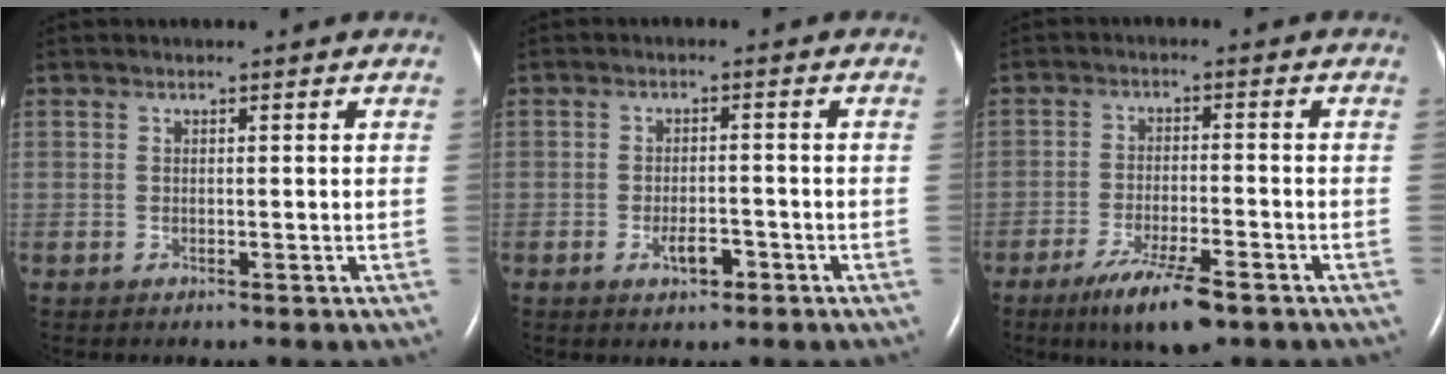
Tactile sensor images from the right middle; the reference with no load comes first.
{"total": 3.1, "force": [-1.7, 1.2, 2.3], "torque": [-0.041, 0.003, -0.027]}
{"total": 8.5, "force": [-5.5, 1.3, 6.3], "torque": [-0.119, -0.018, -0.090]}